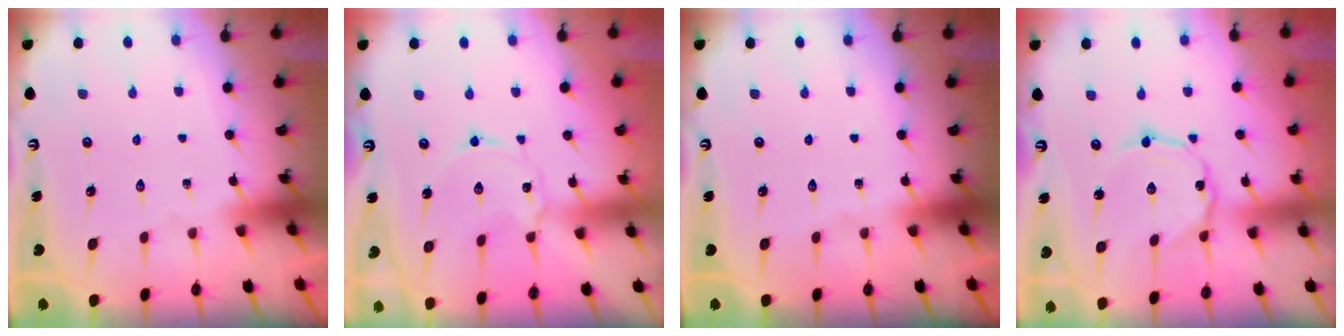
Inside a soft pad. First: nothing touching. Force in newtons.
{"total": 1.6, "press": 1.5, "slide": 0.2}
{"total": 0.0}
{"total": 1.7, "press": 1.7, "slide": 0.3}